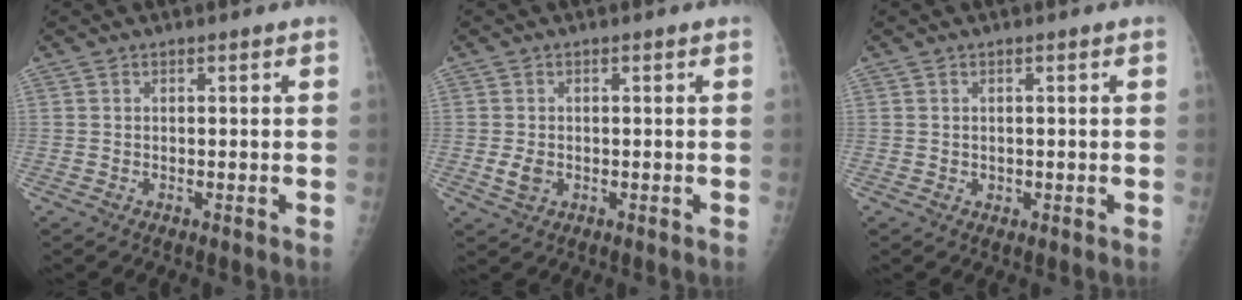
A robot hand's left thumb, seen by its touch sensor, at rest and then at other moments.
{"total": 2.6, "force": [-0.4, 1.9, 1.8], "torque": [-0.033, -0.002, -0.004]}
{"total": 0.7, "force": [0.2, 0.7, 0.3], "torque": [-0.001, 0.000, 0.003]}